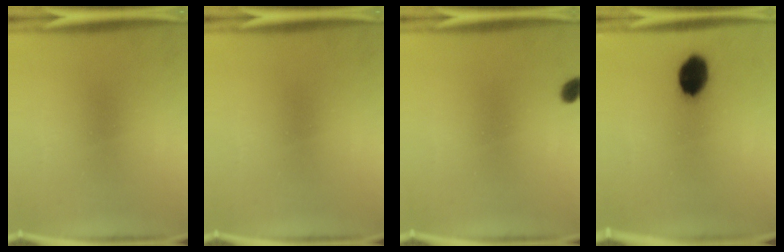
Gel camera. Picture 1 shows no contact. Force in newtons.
{"total": 0.0}
{"total": 1.7}
{"total": 9.1}